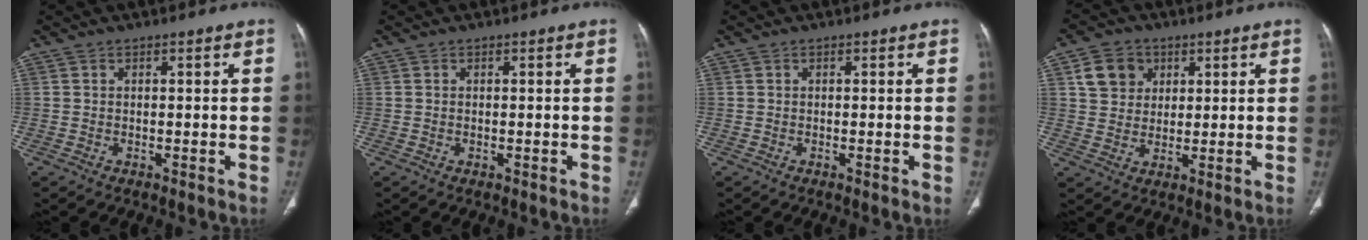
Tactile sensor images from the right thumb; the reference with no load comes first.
{"total": 0.0}
{"total": 0.6, "force": [0.0, 0.1, 0.6], "torque": [-0.013, -0.003, -0.001]}
{"total": 7.5, "force": [3.0, 6.3, 2.9], "torque": [-0.023, -0.005, 0.055]}